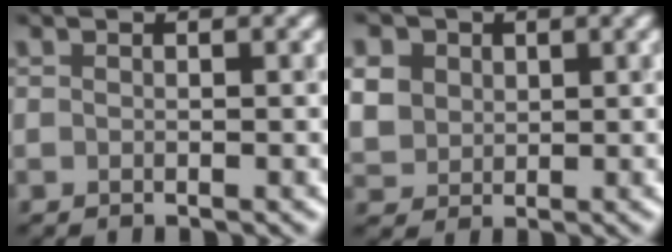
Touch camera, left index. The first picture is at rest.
{"total": 5.7, "force": [2.0, 4.6, 2.5], "torque": [-0.087, 0.018, 0.038]}